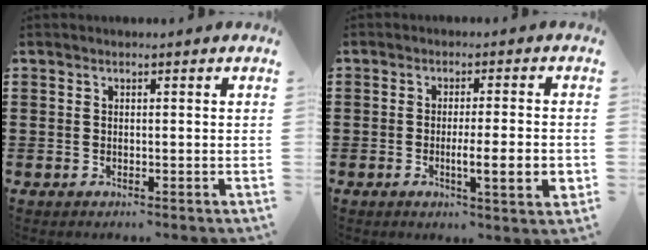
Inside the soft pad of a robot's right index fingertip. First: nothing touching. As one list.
[{"total": 6.2, "force": [-1.5, 0.6, 6.0], "torque": [-0.089, -0.011, -0.025]}]